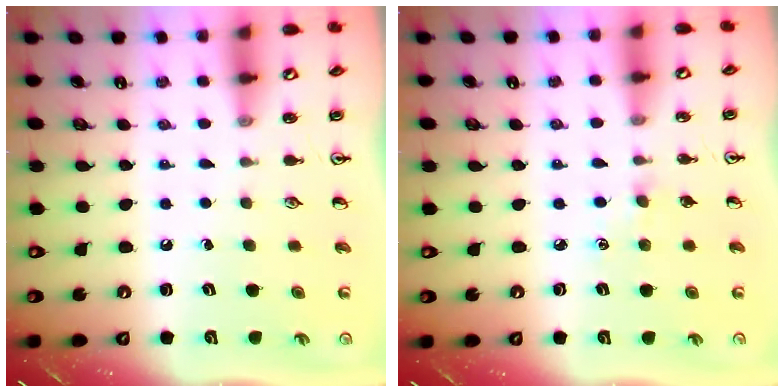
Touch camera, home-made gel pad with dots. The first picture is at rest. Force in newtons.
{"total": 2.6, "press": 2.6, "slide": 0.4}